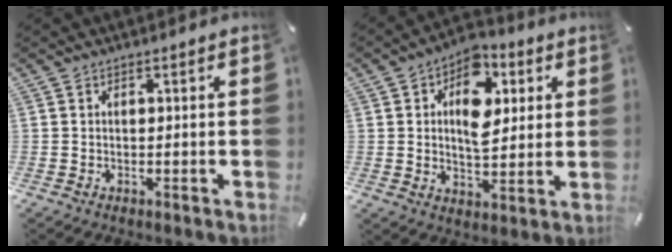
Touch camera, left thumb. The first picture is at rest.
{"total": 12.7, "force": [3.8, 8.4, 8.8], "torque": [-0.116, -0.009, 0.062]}